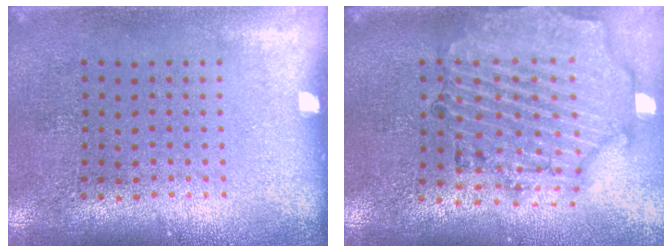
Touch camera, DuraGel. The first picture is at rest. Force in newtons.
{"total": 1.8, "press": 1.8, "slide": 0.3}